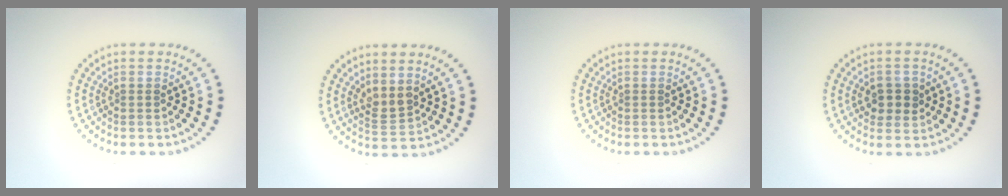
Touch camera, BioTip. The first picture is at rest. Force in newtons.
{"total": 1.7, "press": 1.4, "slide": 0.9}
{"total": 0.0}
{"total": 2.3, "press": 2.2, "slide": 0.6}